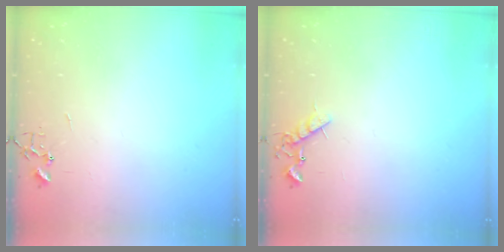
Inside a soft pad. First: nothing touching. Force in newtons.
{"total": 6.3, "press": 6.2, "slide": 0.9}